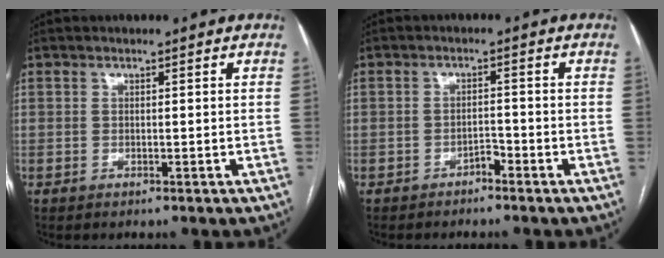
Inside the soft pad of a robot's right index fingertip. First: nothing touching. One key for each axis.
{"total": 1.7, "fx": -1.4, "fy": 0.6, "fz": 0.7, "tx": -0.008, "ty": 0.003, "tz": -0.024}